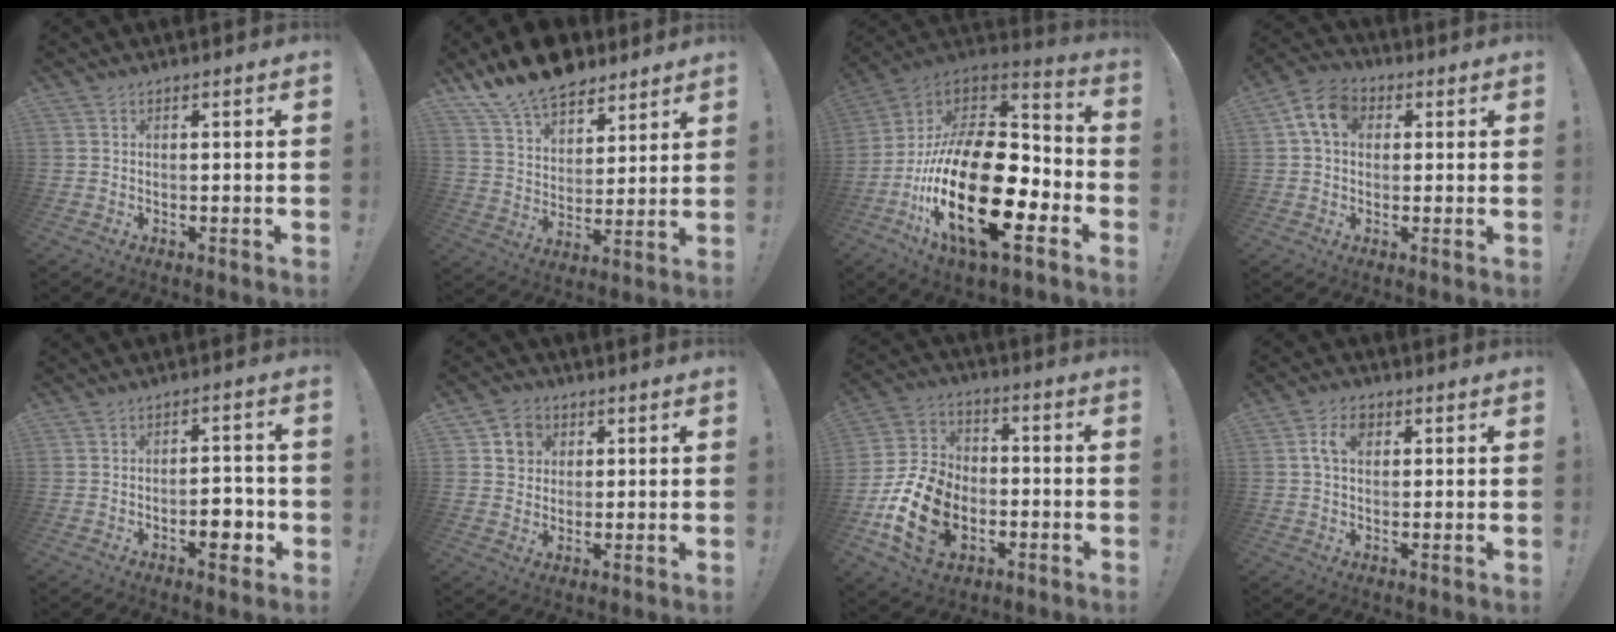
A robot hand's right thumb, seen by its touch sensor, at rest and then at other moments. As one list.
[{"total": 14.8, "force": [11.9, 7.3, 4.9], "torque": [-0.091, -0.088, 0.221]}, {"total": 30.7, "force": [-9.4, 13.5, 25.9], "torque": [-0.507, 0.036, -0.155]}, {"total": 9.3, "force": [2.6, 6.6, 6.1], "torque": [-0.113, 0.010, 0.053]}, {"total": 6.9, "force": [-2.7, 3.6, 5.2], "torque": [-0.059, 0.011, -0.044]}, {"total": 6.7, "force": [2.5, 6.0, 1.6], "torque": [-0.012, -0.009, 0.049]}, {"total": 19.5, "force": [-6.4, 13.7, 12.3], "torque": [-0.227, 0.040, -0.103]}, {"total": 6.6, "force": [1.9, 4.1, 4.8], "torque": [-0.087, 0.007, 0.032]}]